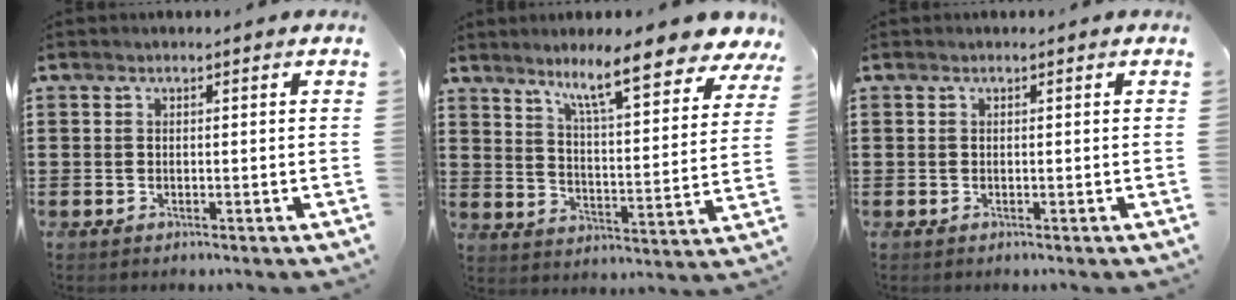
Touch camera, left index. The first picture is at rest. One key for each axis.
{"total": 10.4, "fx": 8.3, "fy": 0.8, "fz": 6.1, "tx": -0.112, "ty": -0.049, "tz": 0.135}
{"total": 0.0}